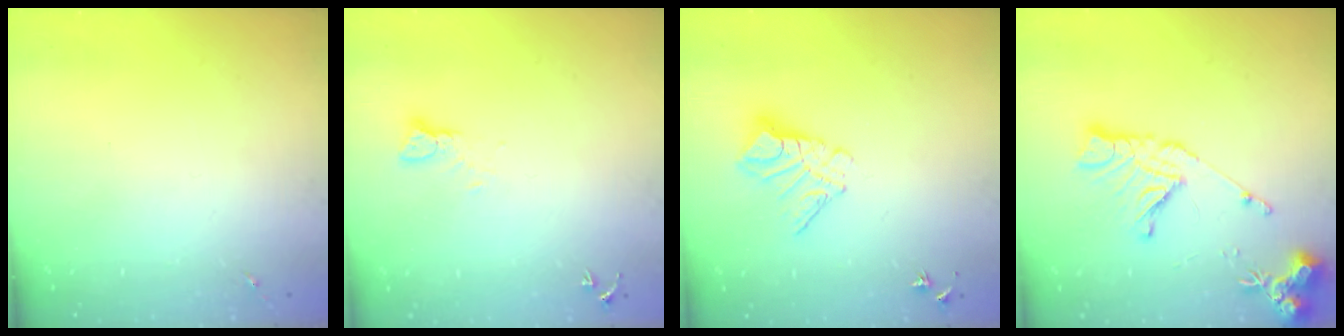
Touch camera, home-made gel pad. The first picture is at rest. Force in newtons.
{"total": 2.6, "press": 2.6, "slide": 0.1}
{"total": 10.6, "press": 10.5, "slide": 1.1}
{"total": 15.4, "press": 15.3, "slide": 1.8}